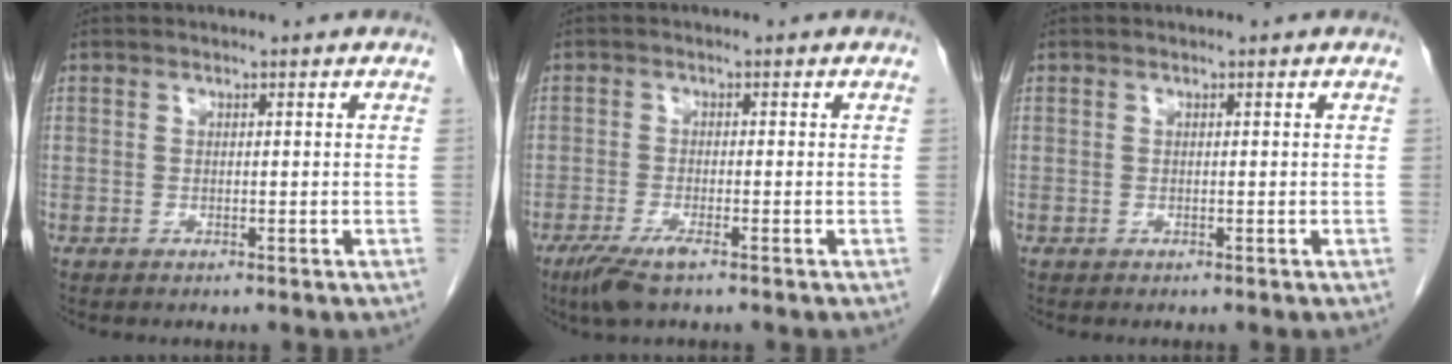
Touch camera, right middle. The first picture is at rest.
{"total": 4.2, "force": [-2.8, 0.5, 3.2], "torque": [-0.067, -0.012, -0.052]}
{"total": 0.0}